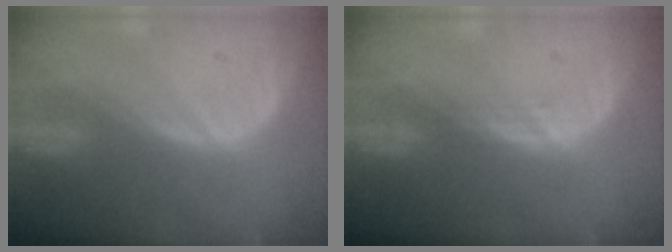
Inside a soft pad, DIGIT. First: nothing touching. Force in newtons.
{"total": 1.1, "press": 0.9, "slide": 0.7}